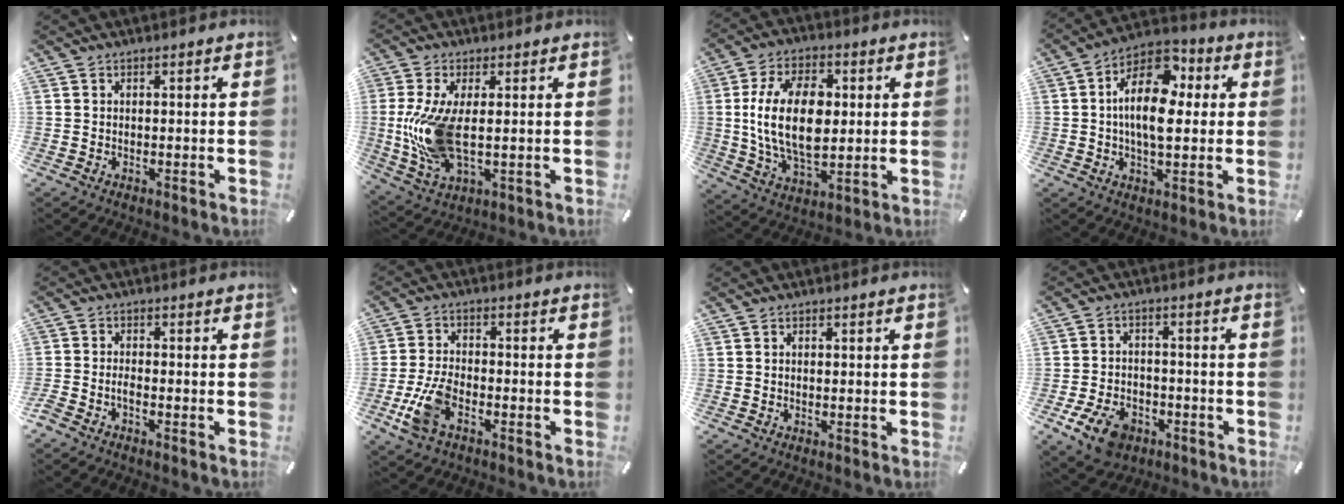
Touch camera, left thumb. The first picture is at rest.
{"total": 13.0, "force": [0.8, 5.8, 11.7], "torque": [-0.269, -0.027, 0.013]}
{"total": 17.5, "force": [1.8, 10.8, 13.7], "torque": [-0.282, -0.002, 0.028]}
{"total": 15.0, "force": [2.4, 9.2, 11.7], "torque": [-0.213, -0.008, 0.040]}
{"total": 2.4, "force": [-1.8, 0.8, 1.3], "torque": [-0.027, 0.003, -0.035]}
{"total": 8.4, "force": [-3.7, 4.3, 6.2], "torque": [-0.142, 0.001, -0.067]}
{"total": 0.6, "force": [0.0, 0.5, 0.2], "torque": [-0.003, 0.003, 0.000]}
{"total": 8.9, "force": [-4.8, 5.9, 4.7], "torque": [-0.107, 0.020, -0.087]}